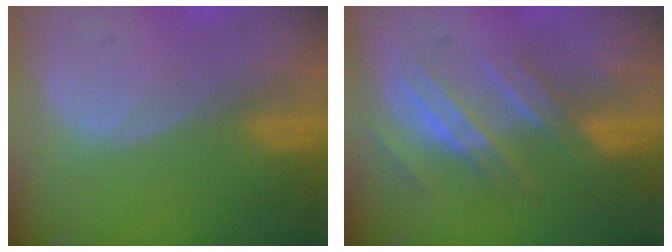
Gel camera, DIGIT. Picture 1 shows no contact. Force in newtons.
{"total": 7.2, "press": 6.7, "slide": 2.7}